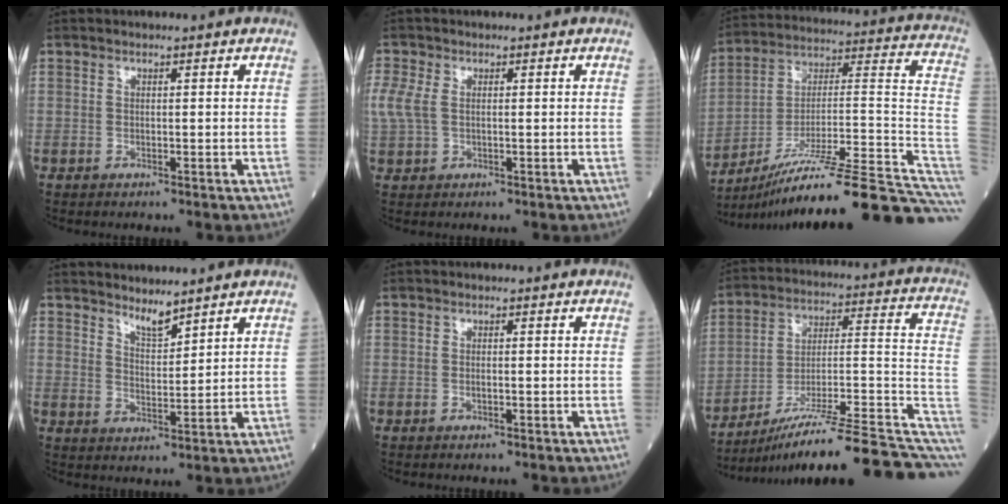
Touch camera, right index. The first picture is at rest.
{"total": 5.3, "force": [0.4, 3.6, 3.9], "torque": [-0.133, 0.018, 0.015]}
{"total": 28.9, "force": [-22.0, 0.7, 18.8], "torque": [-0.181, 0.020, -0.335]}
{"total": 3.4, "force": [3.2, 0.2, 1.2], "torque": [-0.025, -0.011, 0.064]}
{"total": 0.7, "force": [-0.2, 0.1, 0.7], "torque": [-0.016, -0.001, -0.002]}
{"total": 23.0, "force": [-16.0, 1.6, 16.4], "torque": [-0.177, 0.025, -0.251]}